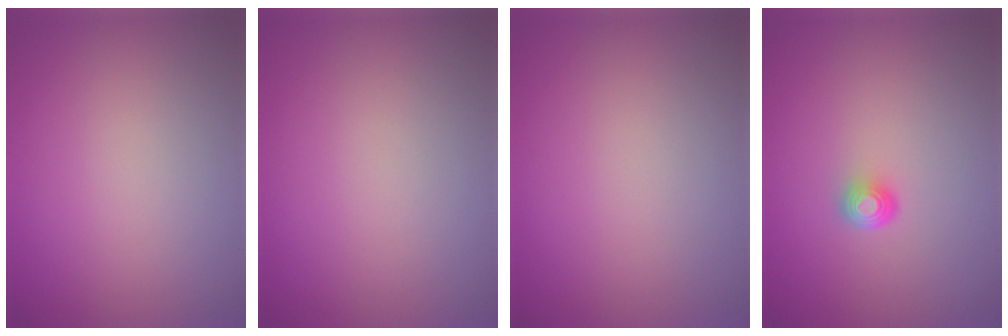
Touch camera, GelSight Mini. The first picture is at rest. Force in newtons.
{"total": 0.0}
{"total": 0.0}
{"total": 1.6, "press": 1.2, "slide": 1.0}